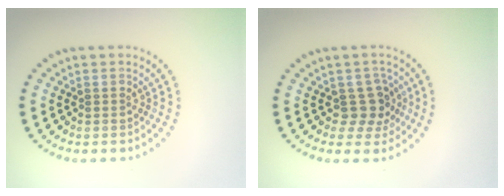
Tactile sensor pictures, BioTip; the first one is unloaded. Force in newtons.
{"total": 2.6, "press": 2.1, "slide": 1.6}